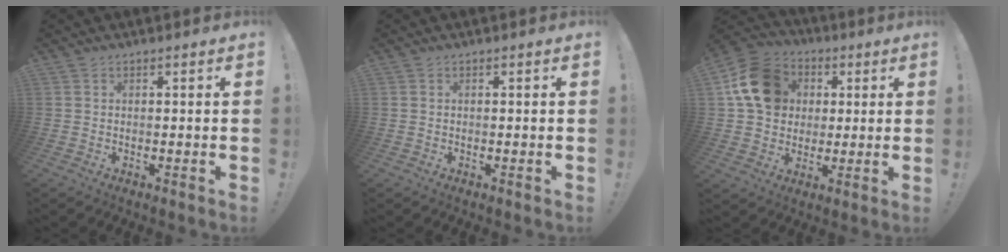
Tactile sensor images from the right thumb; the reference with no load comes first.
{"total": 0.0}
{"total": 16.6, "force": [4.4, 13.6, 8.5], "torque": [-0.123, -0.003, 0.091]}